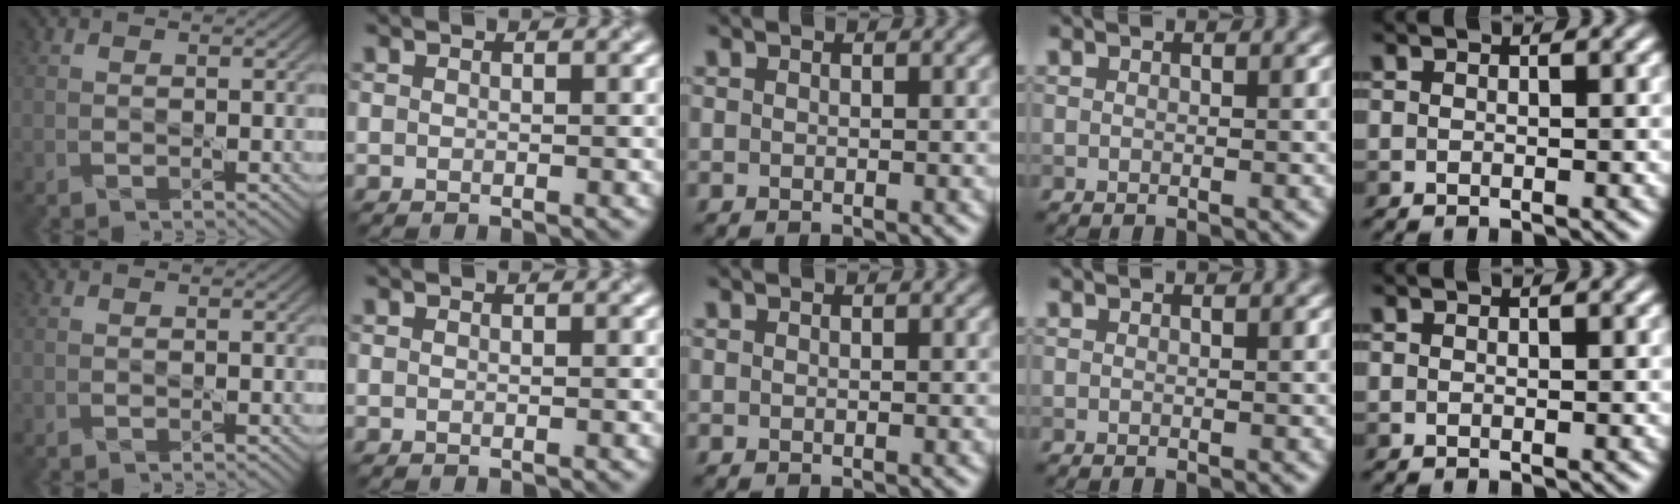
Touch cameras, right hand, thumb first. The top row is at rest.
{}